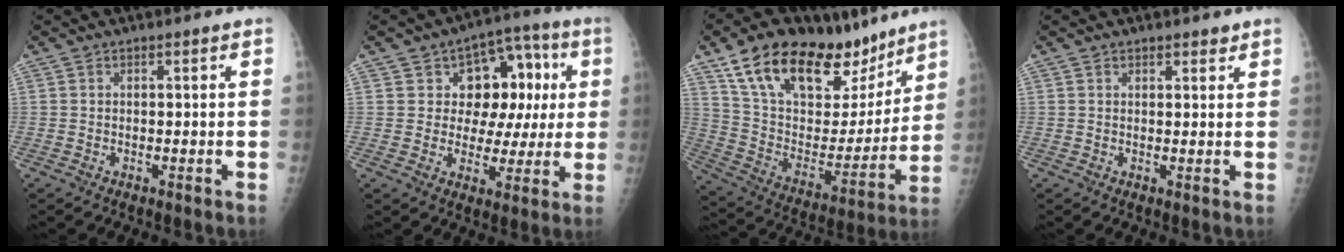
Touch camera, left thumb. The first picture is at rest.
{"total": 13.3, "force": [3.2, 9.8, 8.4], "torque": [-0.050, 0.017, 0.044]}
{"total": 28.5, "force": [19.0, 13.6, 16.4], "torque": [-0.224, -0.045, 0.315]}
{"total": 1.9, "force": [1.4, 0.9, 0.9], "torque": [0.001, -0.007, 0.017]}